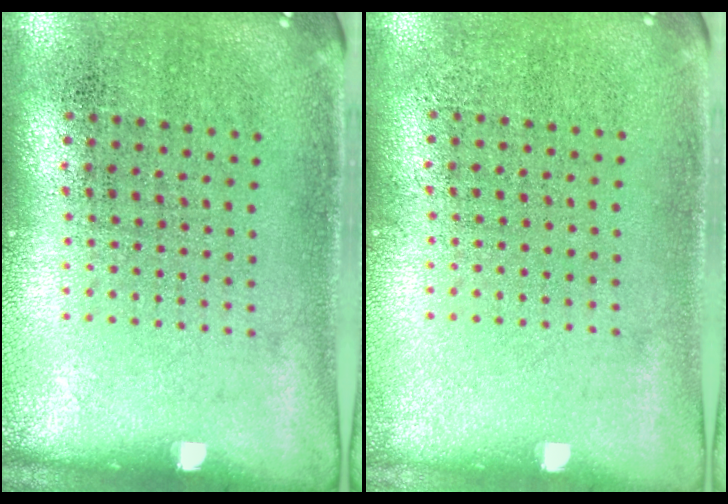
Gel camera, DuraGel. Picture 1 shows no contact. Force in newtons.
{"total": 0.0}